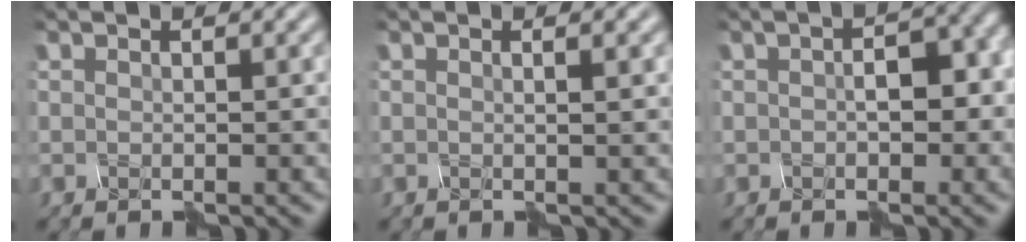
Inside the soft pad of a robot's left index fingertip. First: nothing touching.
{"total": 1.5, "force": [0.3, 0.5, 1.4], "torque": [-0.010, 0.014, -0.003]}
{"total": 2.6, "force": [-0.8, 1.0, 2.2], "torque": [-0.041, 0.004, 0.009]}